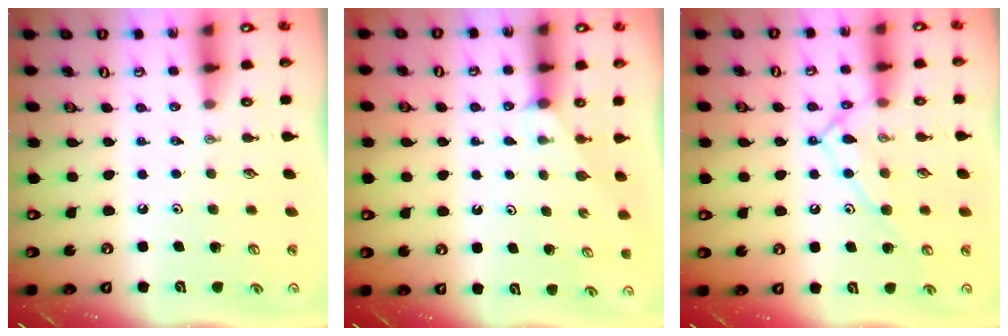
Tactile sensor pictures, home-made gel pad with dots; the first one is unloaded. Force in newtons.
{"total": 1.8, "press": 1.8, "slide": 0.2}
{"total": 12.5, "press": 12.5, "slide": 0.9}